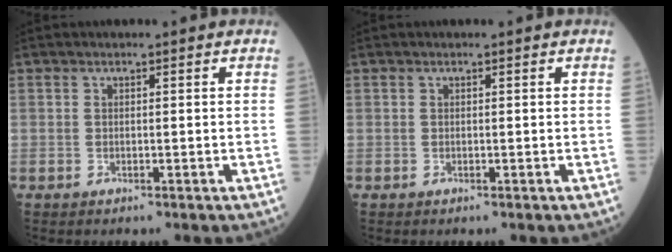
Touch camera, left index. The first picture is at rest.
{"total": 0.0}